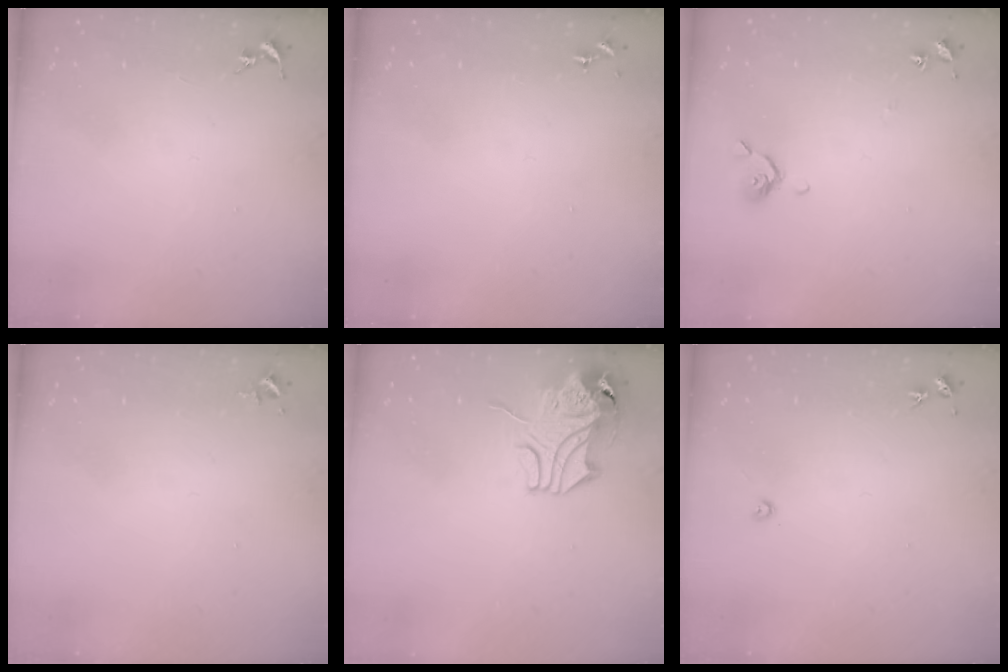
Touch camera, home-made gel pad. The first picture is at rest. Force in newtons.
{"total": 0.0}
{"total": 5.6, "press": 5.6, "slide": 0.9}
{"total": 2.4, "press": 2.4, "slide": 0.3}
{"total": 10.6, "press": 10.5, "slide": 1.8}
{"total": 4.1, "press": 4.1, "slide": 0.4}